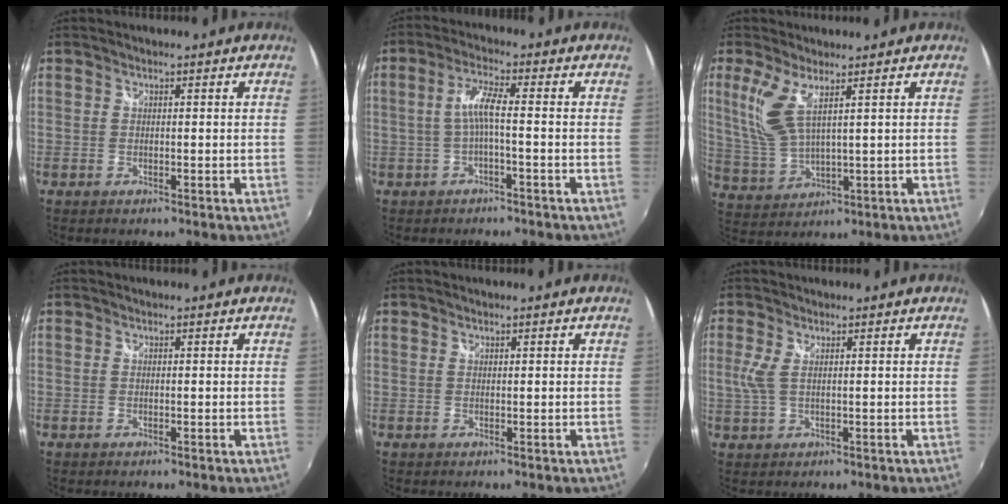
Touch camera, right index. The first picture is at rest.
{"total": 4.3, "force": [-1.3, 0.2, 4.2], "torque": [-0.091, 0.006, -0.023]}
{"total": 7.8, "force": [3.7, 2.3, 6.4], "torque": [-0.147, -0.007, 0.087]}
{"total": 0.0}
{"total": 0.0}
{"total": 3.0, "force": [0.8, 1.1, 2.7], "torque": [-0.065, -0.001, 0.017]}